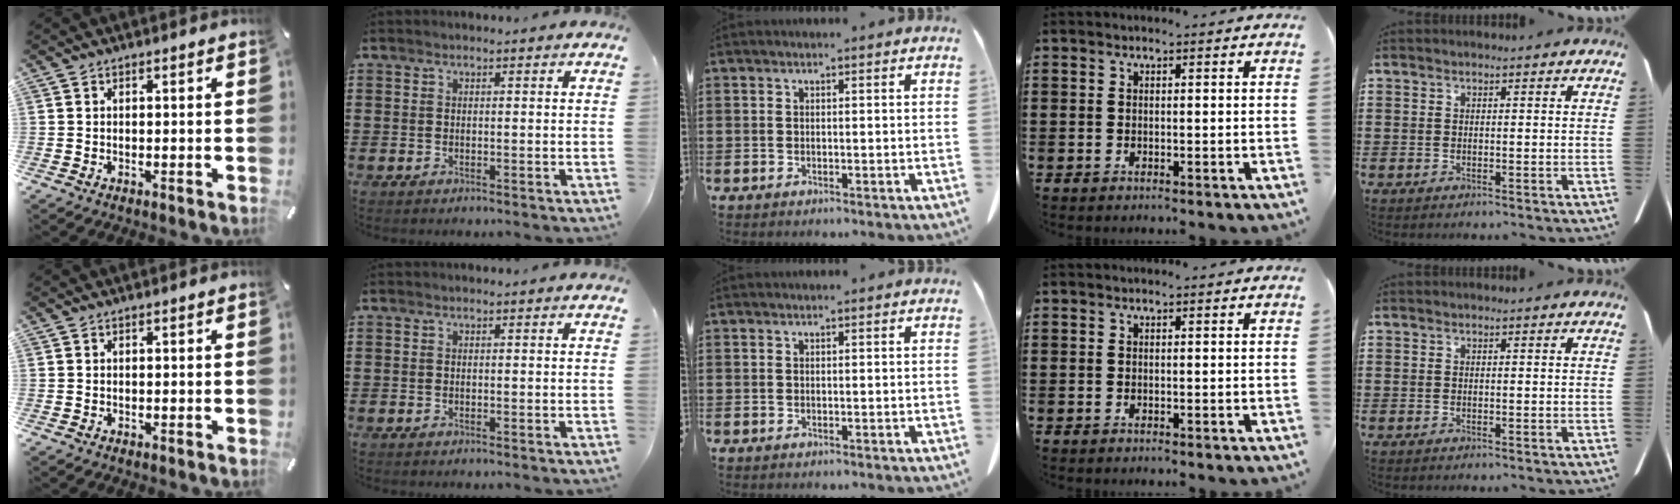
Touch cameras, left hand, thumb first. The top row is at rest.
{}